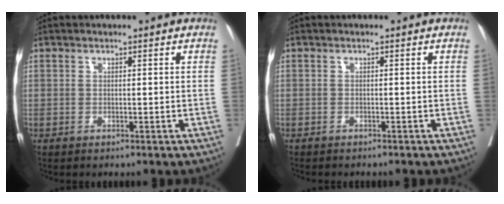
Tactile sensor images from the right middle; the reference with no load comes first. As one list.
[{"total": 3.4, "force": [-3.0, 0.7, 1.4], "torque": [-0.019, -0.005, -0.036]}]